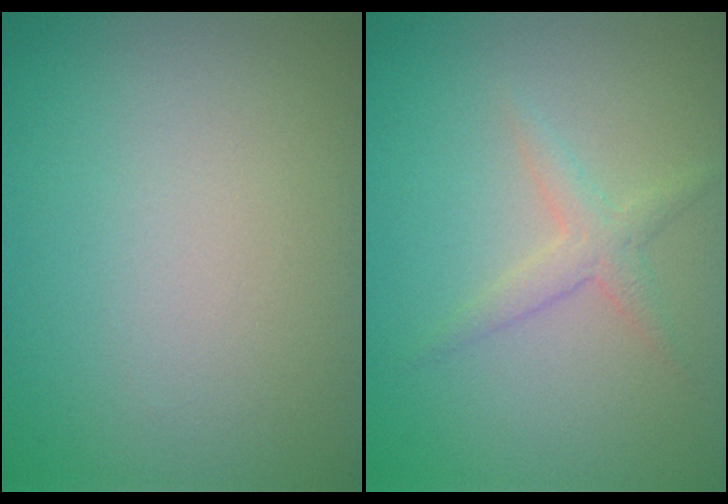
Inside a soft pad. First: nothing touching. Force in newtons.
{"total": 1.8, "press": 1.8, "slide": 0.1}